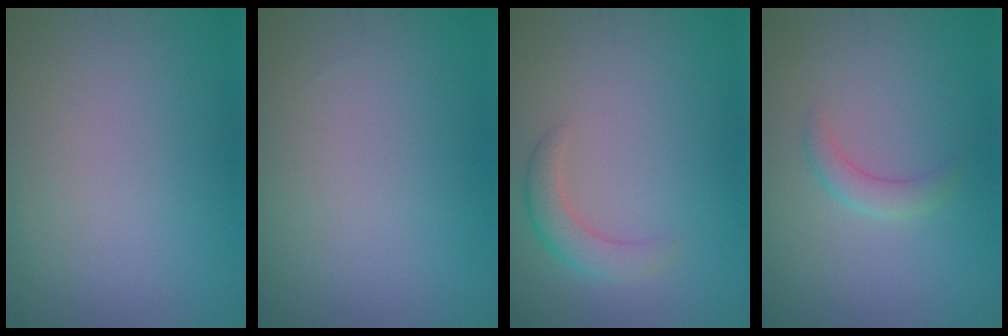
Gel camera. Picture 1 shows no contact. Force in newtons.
{"total": 0.0}
{"total": 2.7, "press": 2.6, "slide": 0.2}
{"total": 1.7, "press": 1.7, "slide": 0.1}